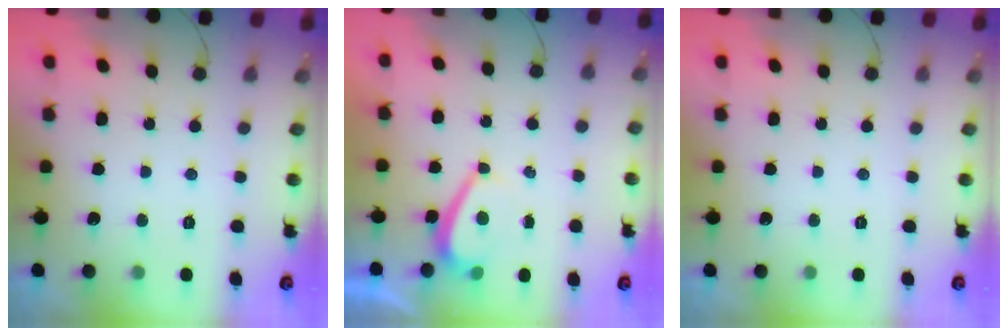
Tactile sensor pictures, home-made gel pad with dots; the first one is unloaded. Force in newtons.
{"total": 2.0, "press": 1.9, "slide": 0.6}
{"total": 0.0}